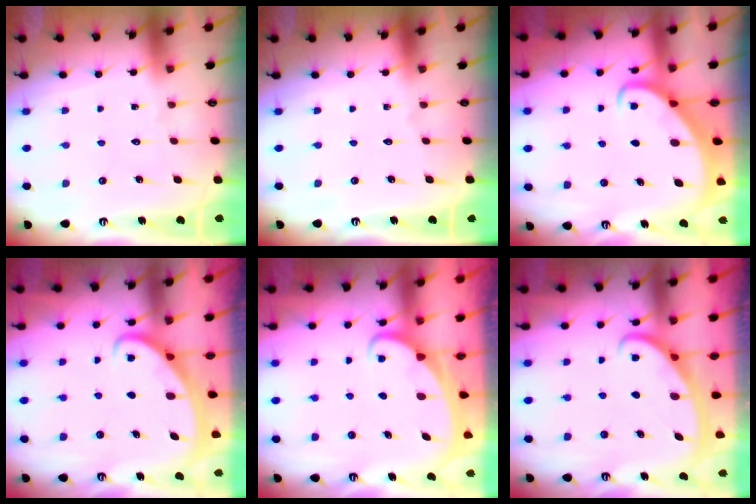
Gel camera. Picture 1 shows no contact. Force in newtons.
{"total": 0.0}
{"total": 2.0, "press": 2.0, "slide": 0.3}
{"total": 2.5, "press": 2.5, "slide": 0.4}
{"total": 2.0, "press": 2.0, "slide": 0.2}
{"total": 2.5, "press": 2.5, "slide": 0.4}